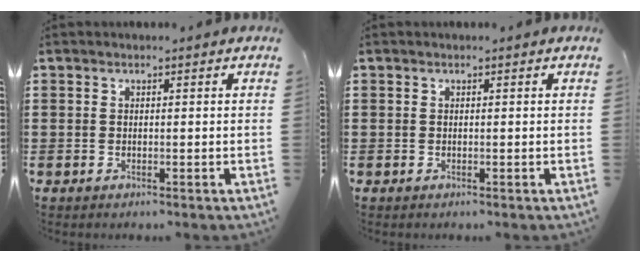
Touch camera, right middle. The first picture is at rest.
{"total": 0.0}